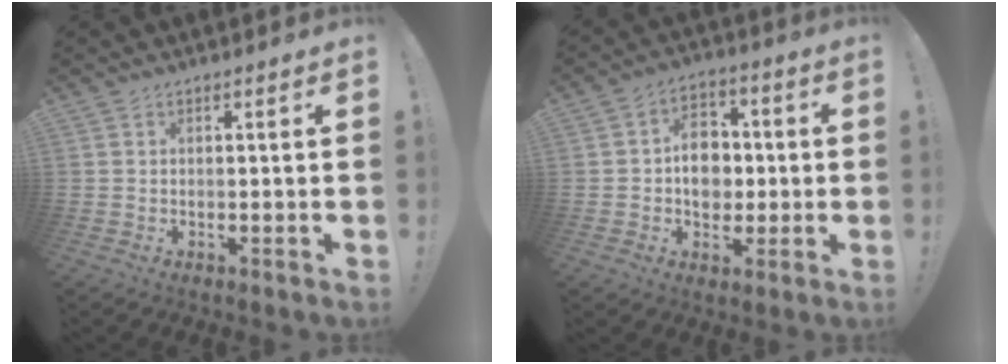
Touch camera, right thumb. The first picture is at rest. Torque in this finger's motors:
{"motor_torque": [1.21, 1.01, 0.16, -0.20, 0.01]}